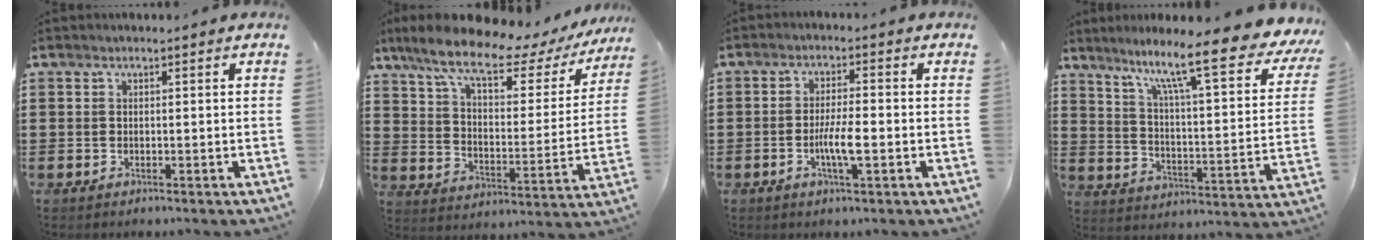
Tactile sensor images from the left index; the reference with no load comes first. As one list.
[{"total": 11.6, "force": [8.7, 2.8, 7.2], "torque": [-0.155, -0.043, 0.145]}, {"total": 5.0, "force": [-1.3, 0.9, 4.7], "torque": [-0.093, -0.002, -0.029]}, {"total": 12.3, "force": [9.1, 1.2, 8.2], "torque": [-0.157, -0.066, 0.139]}]